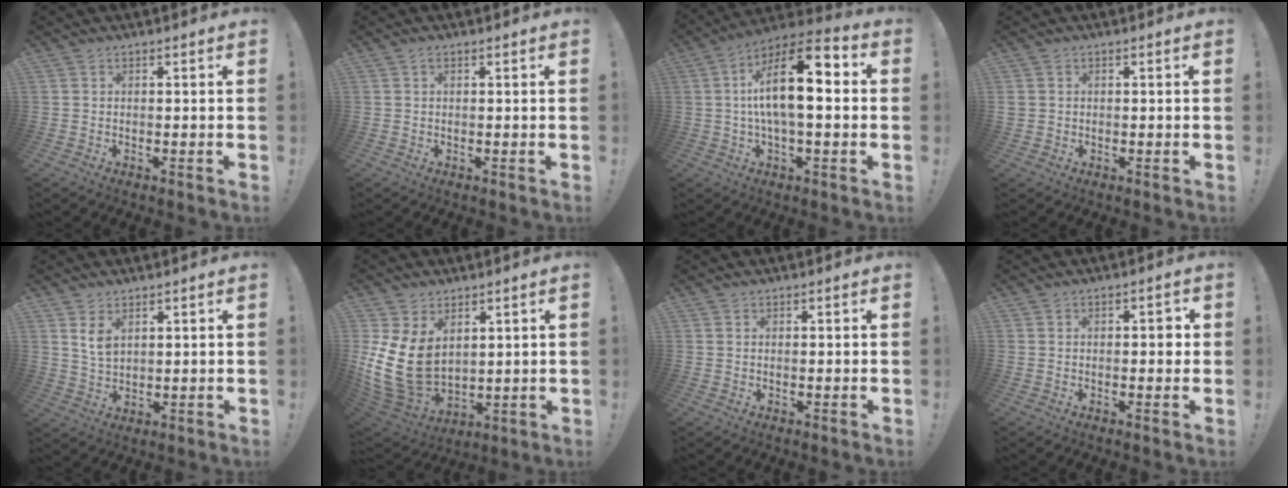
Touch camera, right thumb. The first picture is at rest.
{"total": 0.6, "force": [0.1, 0.2, 0.6], "torque": [-0.012, 0.002, 0.002]}
{"total": 17.0, "force": [2.0, 5.8, 15.9], "torque": [-0.278, -0.005, 0.022]}
{"total": 1.5, "force": [0.3, 1.5, 0.3], "torque": [-0.006, 0.005, 0.007]}
{"total": 5.5, "force": [3.0, 3.4, 3.1], "torque": [-0.052, -0.013, 0.056]}
{"total": 16.1, "force": [2.2, 11.4, 11.1], "torque": [-0.227, -0.025, 0.052]}
{"total": 0.9, "force": [0.7, 0.5, -0.1], "torque": [0.009, 0.000, 0.012]}
{"total": 2.1, "force": [-0.2, 1.1, 1.7], "torque": [-0.025, 0.007, -0.009]}